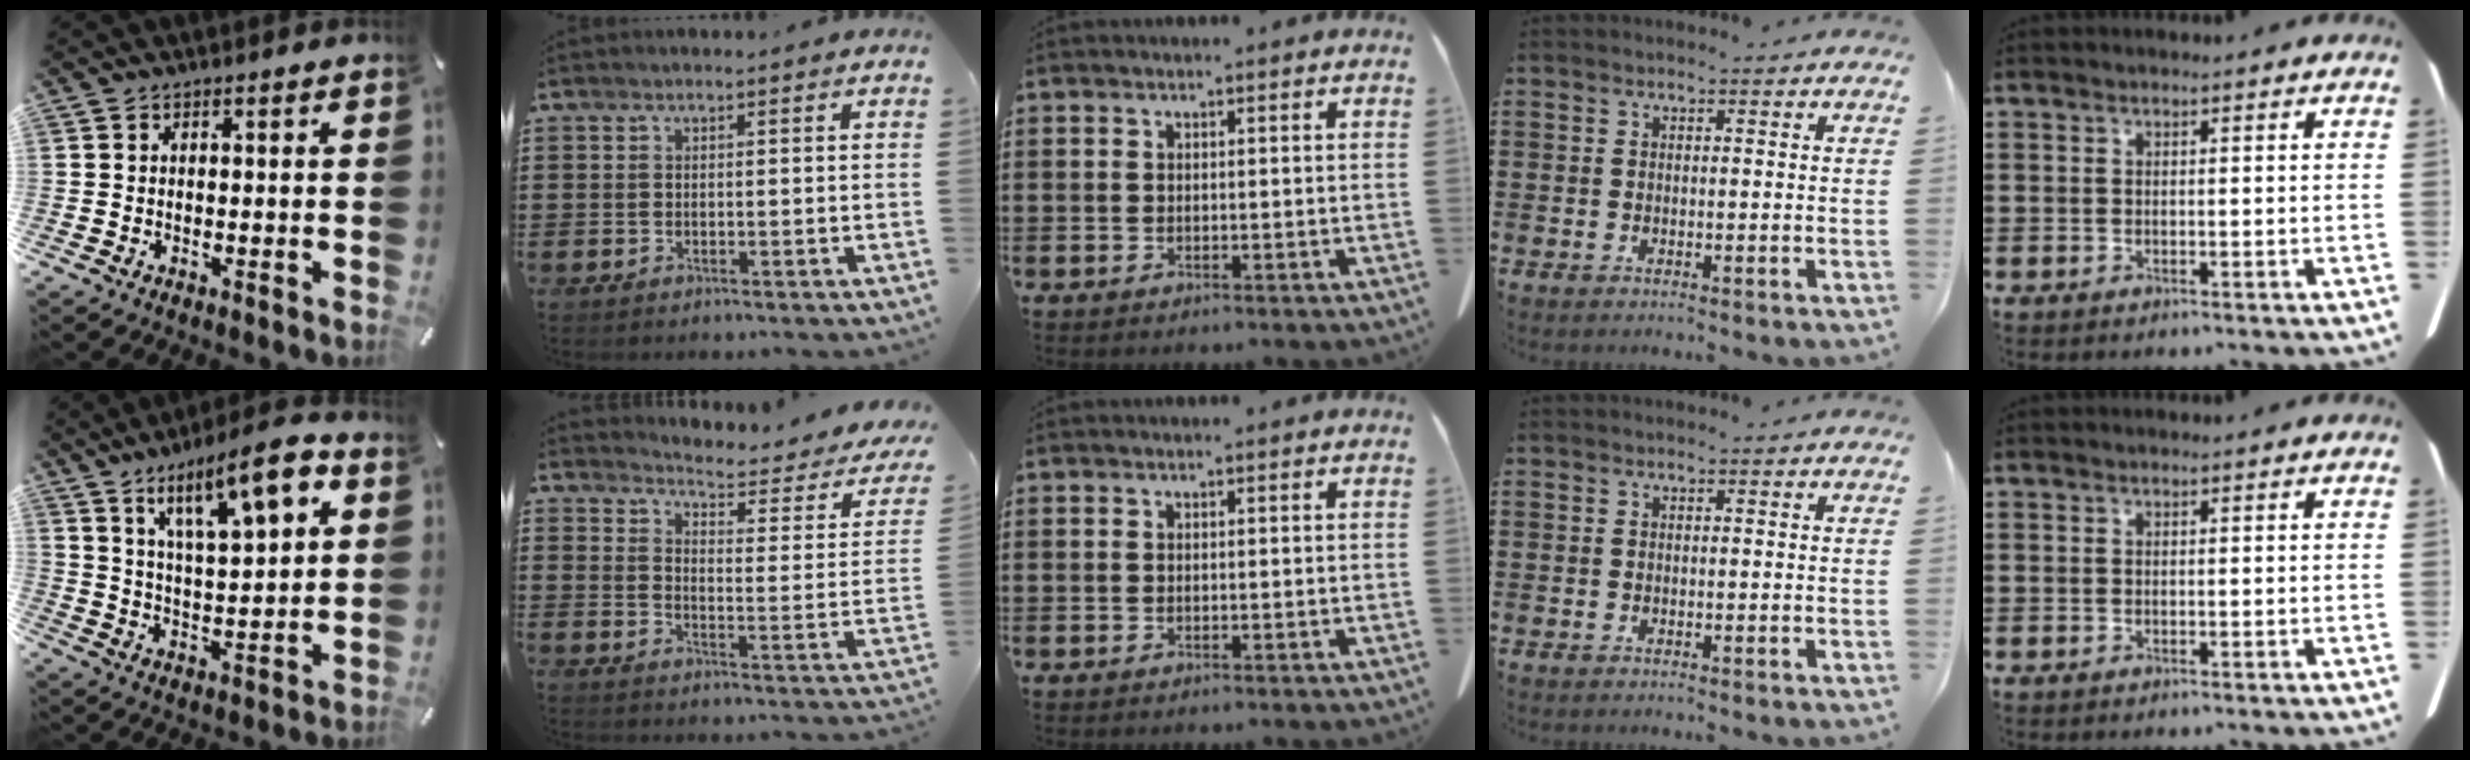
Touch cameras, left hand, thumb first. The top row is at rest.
{"thumb": {"total": 14.6, "force": [8.7, 4.4, 10.9], "torque": [-0.171, -0.036, 0.140]}, "index": {"total": 3.5, "force": [3.2, 0.1, 1.4], "torque": [-0.041, -0.031, 0.042]}}